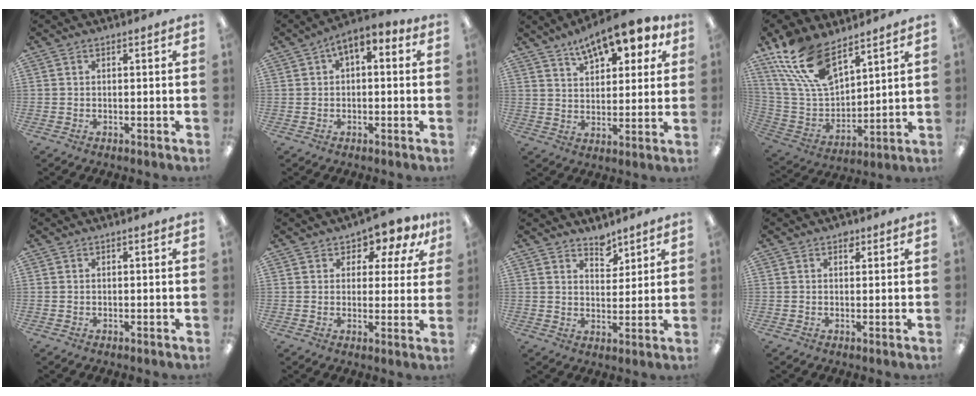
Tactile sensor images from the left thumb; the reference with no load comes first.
{"total": 4.2, "force": [1.2, 2.5, 3.2], "torque": [-0.045, -0.003, 0.017]}
{"total": 12.3, "force": [9.0, 5.2, 6.6], "torque": [-0.105, -0.041, 0.159]}
{"total": 17.9, "force": [11.6, 8.4, 10.8], "torque": [-0.243, -0.045, 0.215]}
{"total": 0.0}
{"total": 6.1, "force": [4.5, 3.5, 2.1], "torque": [-0.035, -0.029, 0.080]}
{"total": 4.9, "force": [4.3, 2.0, 0.9], "torque": [0.005, -0.033, 0.076]}
{"total": 1.7, "force": [1.0, 1.1, 0.8], "torque": [0.000, -0.003, 0.015]}